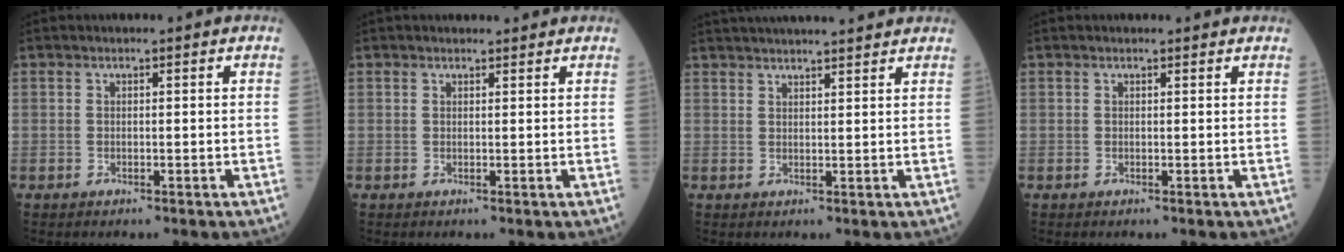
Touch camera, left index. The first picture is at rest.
{"total": 1.5, "force": [1.4, 0.4, 0.1], "torque": [-0.008, 0.006, 0.020]}
{"total": 12.6, "force": [11.6, 0.9, 4.9], "torque": [-0.078, 0.034, 0.161]}
{"total": 1.5, "force": [1.4, 0.2, 0.2], "torque": [-0.011, 0.006, 0.013]}